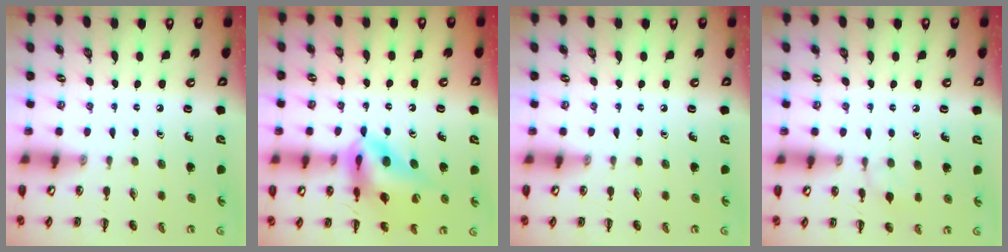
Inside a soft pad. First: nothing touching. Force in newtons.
{"total": 15.1, "press": 14.4, "slide": 4.5}
{"total": 0.0}
{"total": 6.2, "press": 6.0, "slide": 1.7}